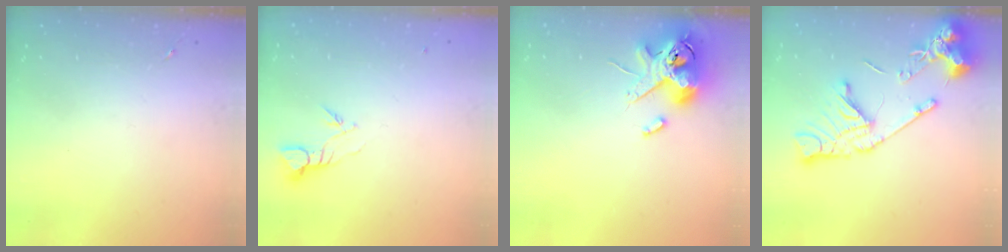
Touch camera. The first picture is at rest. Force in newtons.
{"total": 3.9, "press": 3.9, "slide": 0.3}
{"total": 13.9, "press": 13.7, "slide": 2.4}
{"total": 16.8, "press": 16.6, "slide": 1.9}